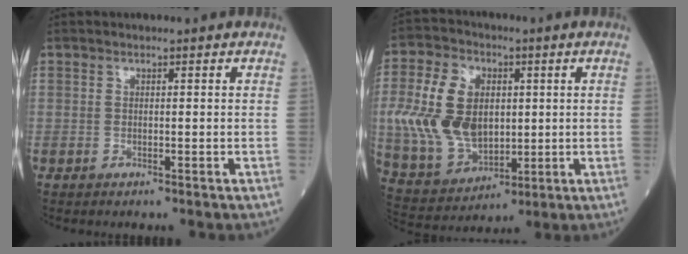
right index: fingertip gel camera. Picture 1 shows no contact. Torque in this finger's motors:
{"motor_torque": [1.82, 0.32, 0.40, 0.10]}